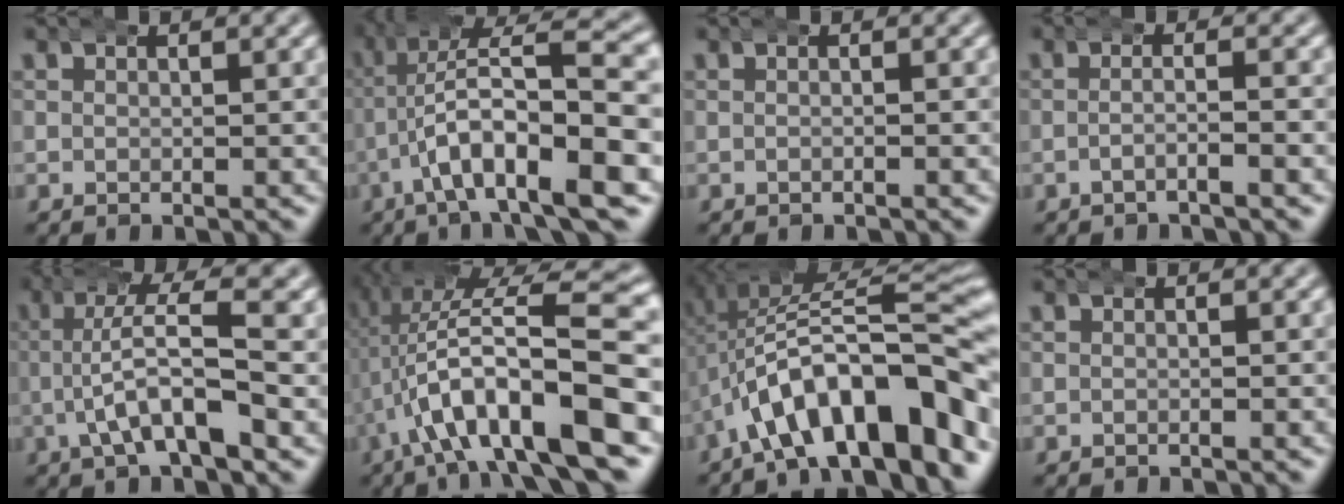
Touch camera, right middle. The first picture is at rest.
{"total": 11.1, "force": [-1.5, 4.3, 10.1], "torque": [-0.157, 0.003, -0.025]}
{"total": 0.6, "force": [-0.2, 0.1, 0.6], "torque": [-0.004, 0.004, -0.007]}
{"total": 2.0, "force": [-1.2, -0.4, 1.5], "torque": [-0.029, 0.000, -0.023]}
{"total": 5.3, "force": [0.1, 1.3, 5.1], "torque": [-0.089, 0.008, -0.005]}
{"total": 13.6, "force": [-0.2, 5.5, 12.4], "torque": [-0.187, 0.013, -0.007]}
{"total": 12.5, "force": [-3.1, 6.1, 10.5], "torque": [-0.169, -0.005, -0.043]}
{"total": 0.0}